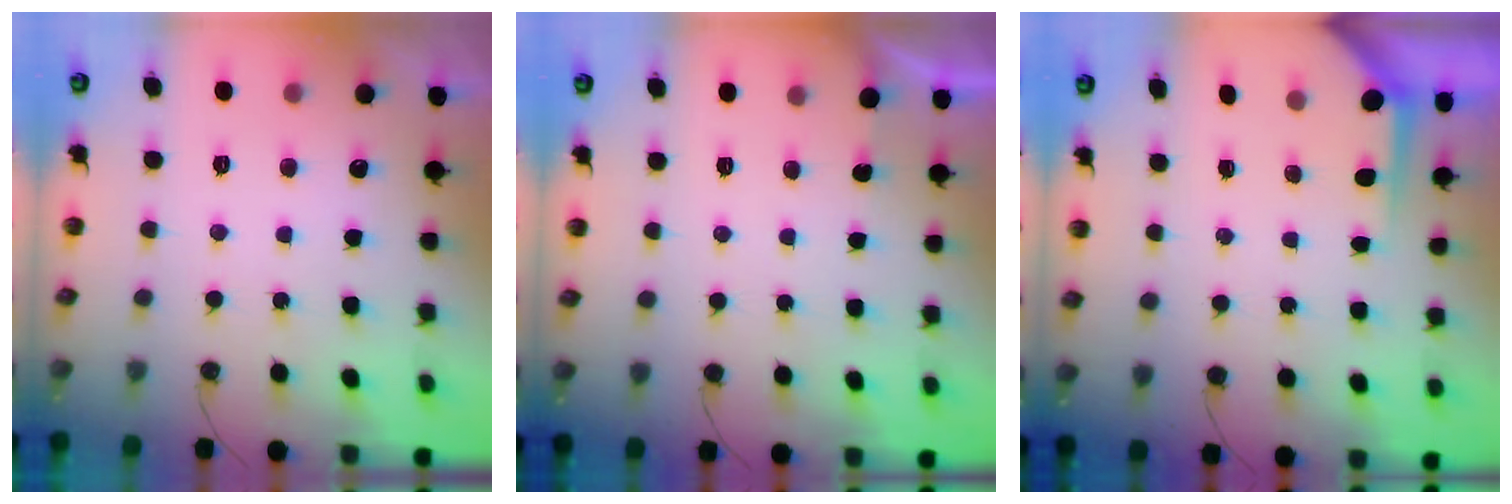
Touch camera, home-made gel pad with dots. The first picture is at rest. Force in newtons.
{"total": 0.7, "press": 0.7, "slide": 0.1}
{"total": 3.7, "press": 3.7, "slide": 0.3}